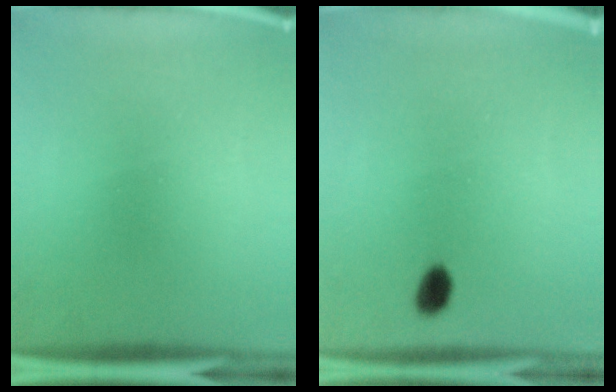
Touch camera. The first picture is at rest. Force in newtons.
{"total": 2.7}